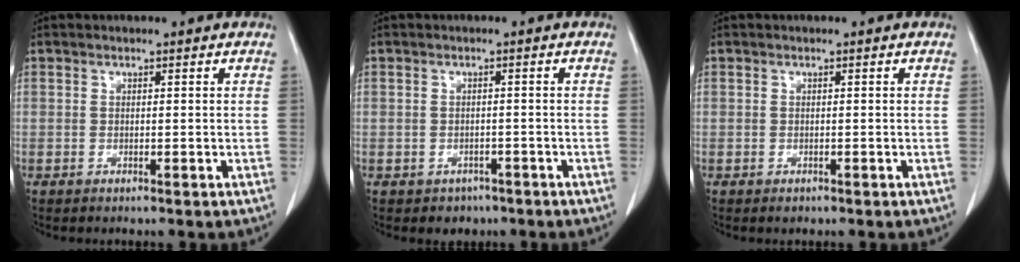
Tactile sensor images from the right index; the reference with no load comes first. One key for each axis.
{"total": 2.5, "fx": -1.4, "fy": 2.0, "fz": 0.1, "tx": -0.001, "ty": 0.010, "tz": -0.015}
{"total": 0.6, "fx": -0.3, "fy": 0.4, "fz": 0.2, "tx": 0.001, "ty": 0.003, "tz": -0.003}